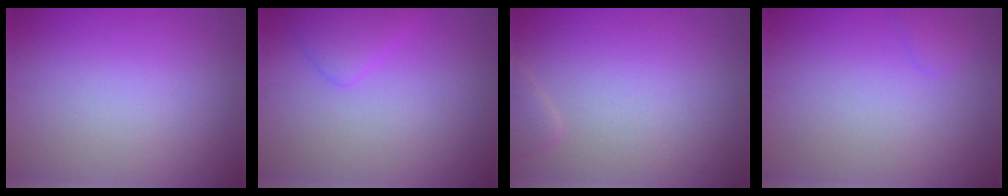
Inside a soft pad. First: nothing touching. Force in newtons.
{"total": 2.3, "press": 2.3, "slide": 0.1}
{"total": 1.1, "press": 1.1, "slide": 0.1}
{"total": 0.9, "press": 0.9, "slide": 0.1}